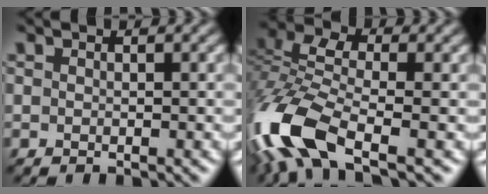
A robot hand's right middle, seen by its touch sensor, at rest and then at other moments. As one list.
[{"total": 11.4, "force": [-5.4, 5.3, 8.5], "torque": [-0.206, -0.004, -0.118]}]